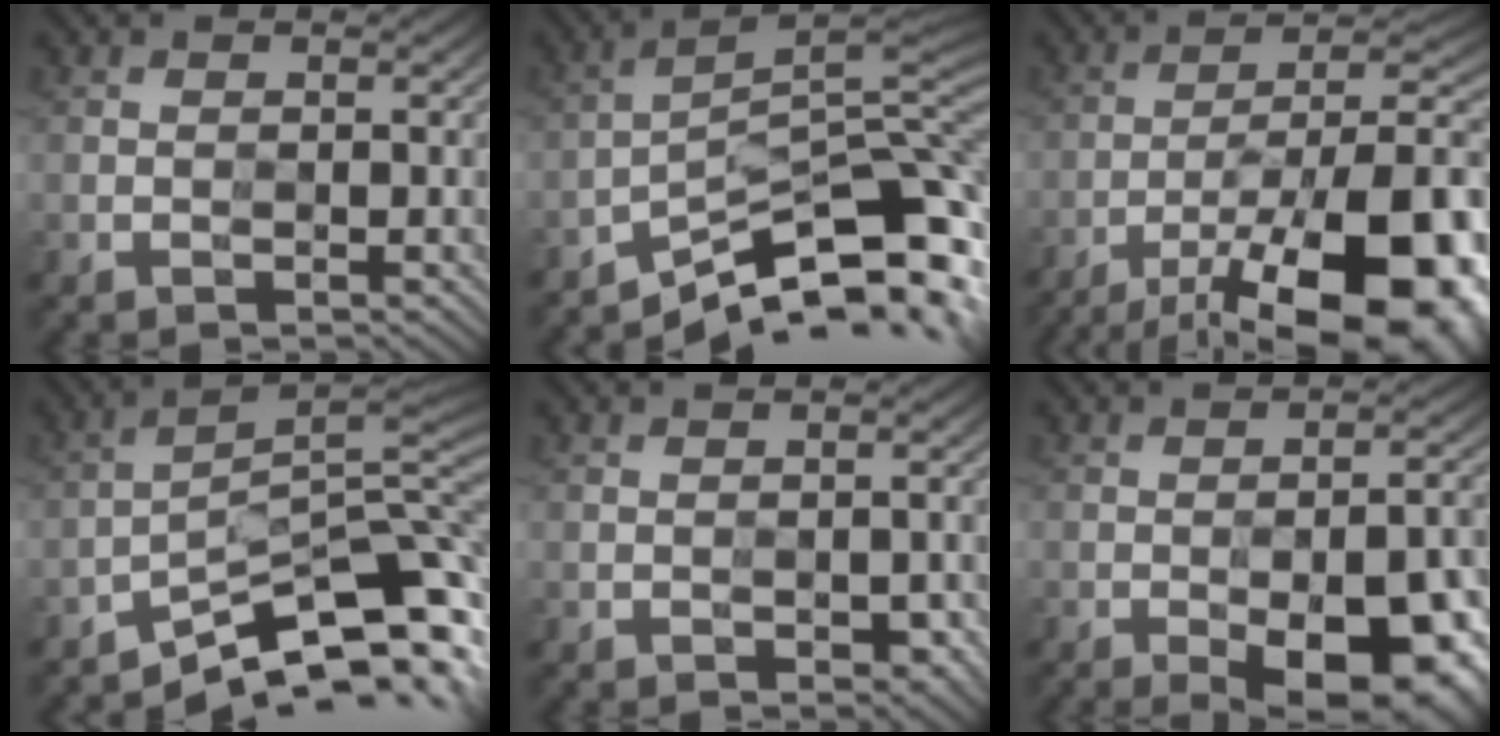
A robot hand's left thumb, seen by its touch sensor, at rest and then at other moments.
{"total": 12.0, "force": [-8.2, 3.1, 8.1], "torque": [-0.126, -0.001, -0.144]}
{"total": 20.3, "force": [-11.0, 8.2, 14.9], "torque": [-0.178, -0.014, -0.156]}
{"total": 10.3, "force": [-7.3, 2.7, 6.7], "torque": [-0.099, -0.001, -0.133]}
{"total": 1.8, "force": [-0.7, 1.0, 1.2], "torque": [-0.017, -0.001, -0.011]}
{"total": 13.8, "force": [-6.4, 5.6, 10.9], "torque": [-0.131, 0.003, -0.090]}